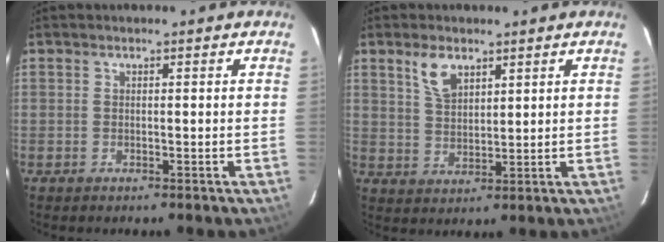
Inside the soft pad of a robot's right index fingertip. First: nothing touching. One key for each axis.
{"total": 5.6, "fx": 3.4, "fy": 2.9, "fz": 3.4, "tx": -0.064, "ty": 0.007, "tz": 0.068}